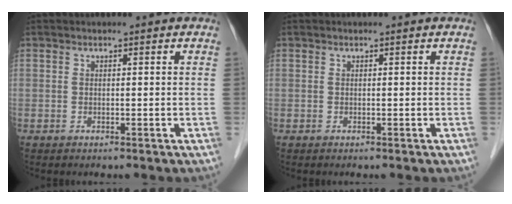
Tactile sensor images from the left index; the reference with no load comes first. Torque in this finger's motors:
{"motor_torque": [0.00, 0.00, 0.01, 0.00]}